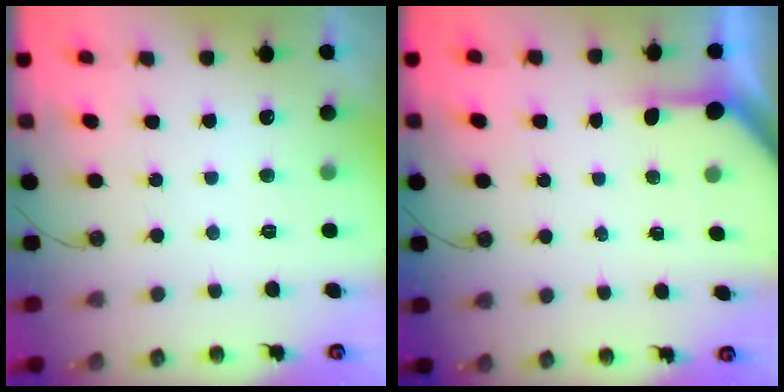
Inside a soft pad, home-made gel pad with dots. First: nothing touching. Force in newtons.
{"total": 3.6, "press": 3.6, "slide": 0.2}